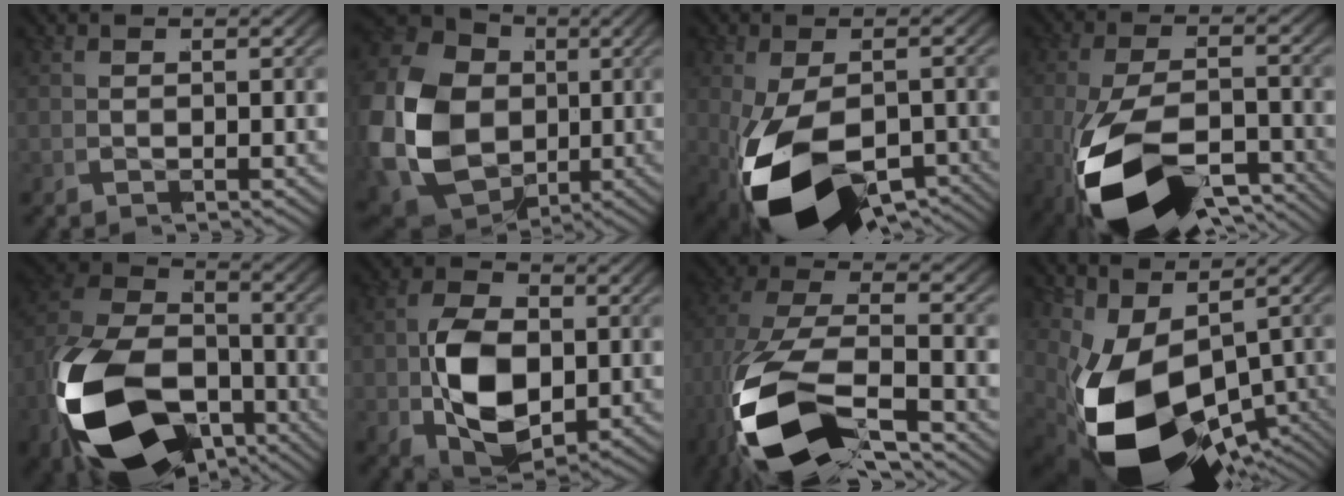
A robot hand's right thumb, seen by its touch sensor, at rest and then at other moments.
{"total": 18.2, "force": [-1.0, 15.1, 10.1], "torque": [-0.285, -0.051, -0.015]}
{"total": 14.7, "force": [-6.5, 7.4, 11.0], "torque": [-0.225, -0.050, -0.077]}
{"total": 16.4, "force": [-7.8, 8.5, 11.7], "torque": [-0.246, -0.056, -0.097]}
{"total": 19.9, "force": [-7.6, 13.2, 12.9], "torque": [-0.281, -0.088, -0.092]}
{"total": 8.8, "force": [-2.1, 5.9, 6.2], "torque": [-0.155, -0.041, -0.021]}
{"total": 13.7, "force": [-4.8, 6.9, 10.8], "torque": [-0.258, -0.040, -0.053]}
{"total": 16.8, "force": [-5.2, 9.8, 12.6], "torque": [-0.271, -0.068, -0.052]}